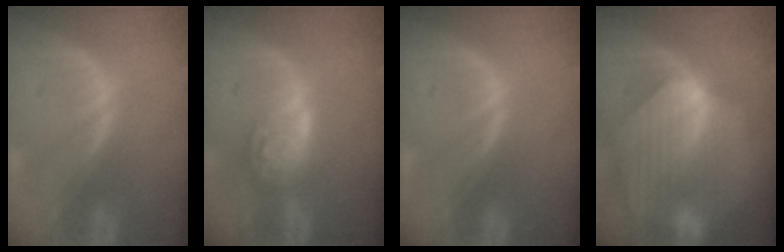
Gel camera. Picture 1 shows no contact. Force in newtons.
{"total": 6.2, "press": 6.2, "slide": 0.4}
{"total": 0.0}
{"total": 9.1, "press": 8.0, "slide": 4.2}